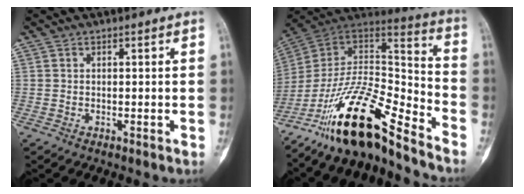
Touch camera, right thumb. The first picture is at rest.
{"total": 21.4, "force": [-15.8, 5.6, 13.4], "torque": [-0.242, 0.095, -0.285]}